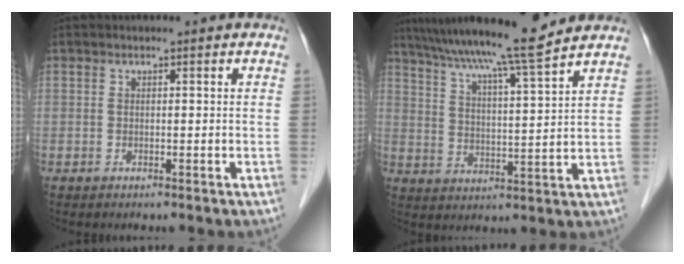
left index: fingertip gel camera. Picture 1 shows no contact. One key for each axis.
{"total": 14.1, "fx": 12.2, "fy": -1.2, "fz": 7.1, "tx": -0.122, "ty": 0.007, "tz": 0.190}